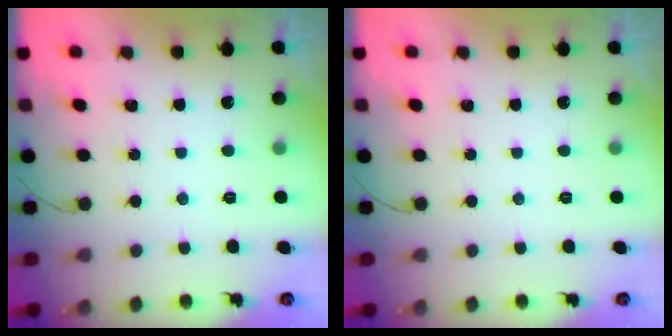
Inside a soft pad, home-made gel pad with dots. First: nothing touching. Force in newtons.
{"total": 0.0}